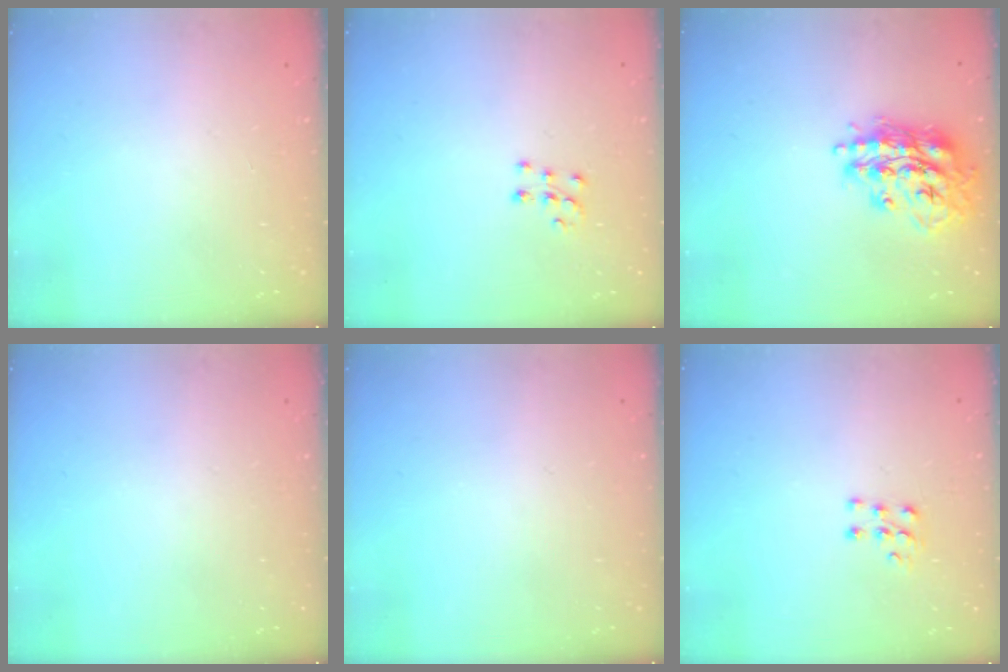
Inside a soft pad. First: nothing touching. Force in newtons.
{"total": 7.6, "press": 7.6, "slide": 0.5}
{"total": 17.1, "press": 17.0, "slide": 1.4}
{"total": 0.0}
{"total": 0.0}
{"total": 5.3, "press": 5.3, "slide": 0.4}